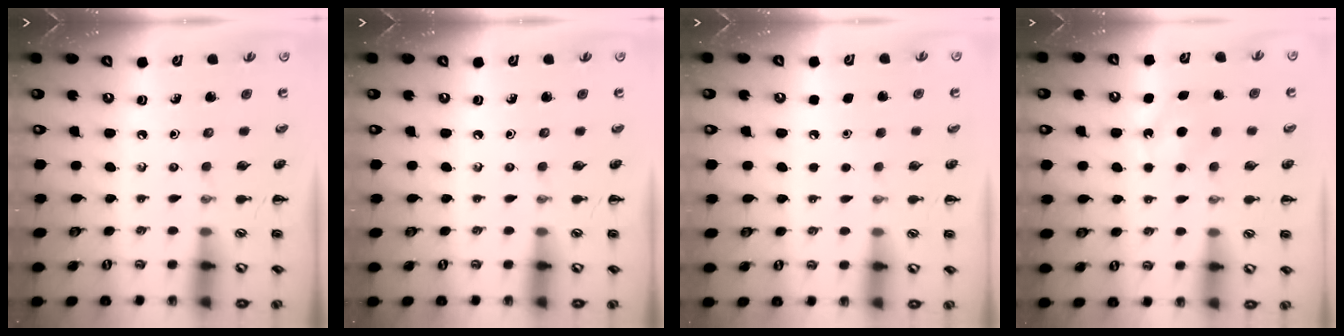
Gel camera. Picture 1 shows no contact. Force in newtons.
{"total": 0.0}
{"total": 1.8, "press": 1.7, "slide": 0.1}
{"total": 4.9, "press": 4.7, "slide": 1.2}